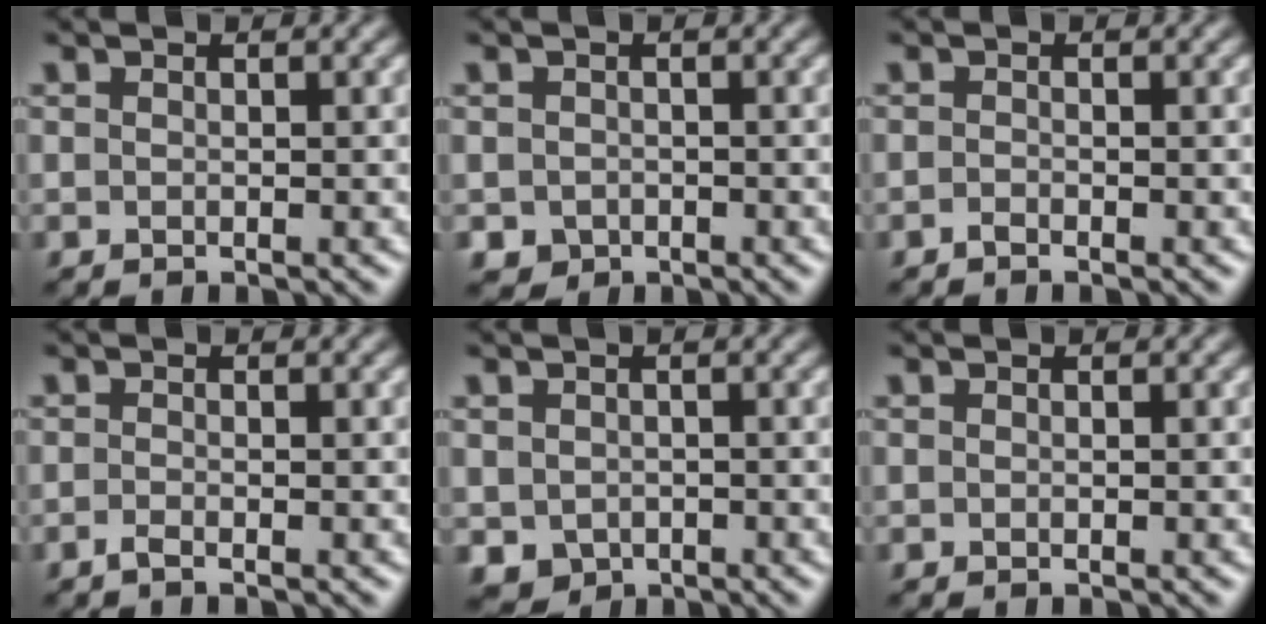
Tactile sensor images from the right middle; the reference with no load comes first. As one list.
[{"total": 1.4, "force": [-0.6, 1.2, 0.3], "torque": [0.000, -0.006, -0.011]}, {"total": 0.5, "force": [-0.4, 0.1, 0.3], "torque": [-0.004, 0.000, -0.010]}, {"total": 0.9, "force": [-0.6, 0.2, 0.6], "torque": [-0.014, -0.003, -0.014]}, {"total": 2.2, "force": [-0.7, 1.9, 0.8], "torque": [-0.019, -0.010, -0.009]}, {"total": 0.0}]